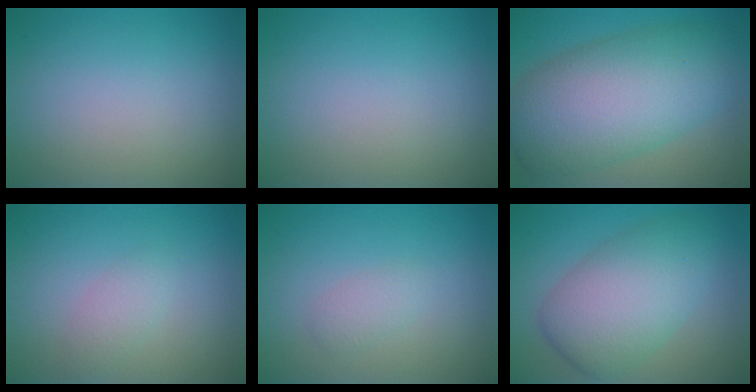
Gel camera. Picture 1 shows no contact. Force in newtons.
{"total": 0.0}
{"total": 11.1, "press": 11.1, "slide": 0.3}
{"total": 1.5, "press": 1.5, "slide": 0.1}
{"total": 1.2, "press": 1.2, "slide": 0.0}
{"total": 7.3, "press": 7.3, "slide": 0.4}